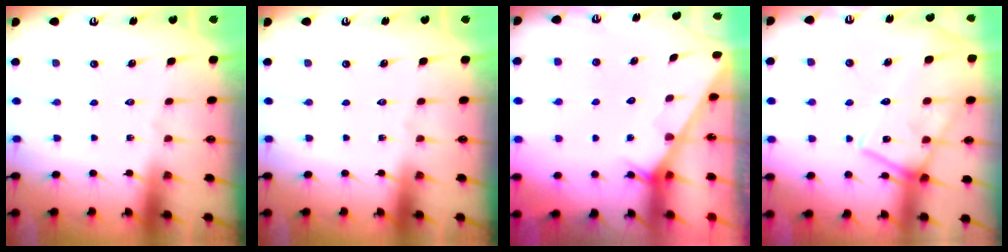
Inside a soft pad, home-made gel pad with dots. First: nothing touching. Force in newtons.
{"total": 0.0}
{"total": 2.4, "press": 2.4, "slide": 0.1}
{"total": 14.9, "press": 14.8, "slide": 1.0}